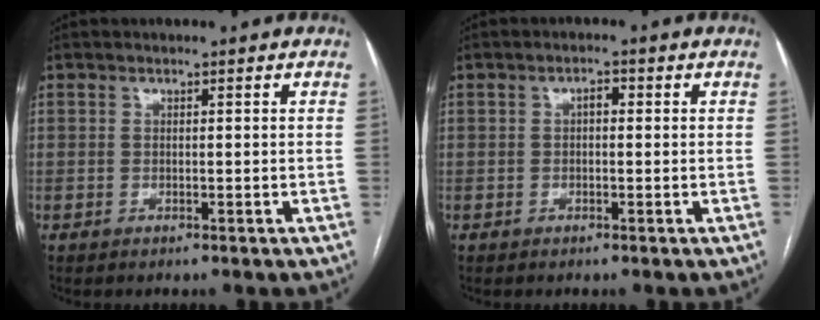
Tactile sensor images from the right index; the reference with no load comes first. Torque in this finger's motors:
{"motor_torque": [0.12, 0.04, 0.02, 0.03]}